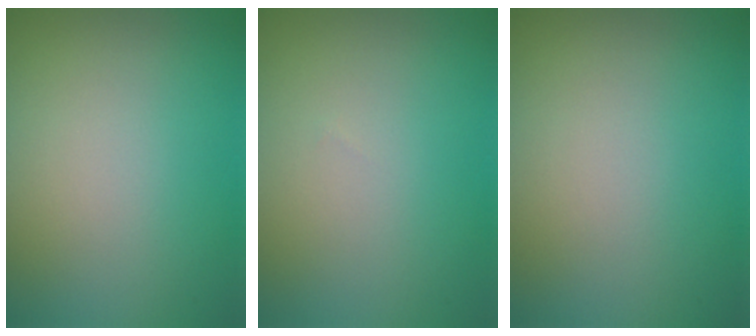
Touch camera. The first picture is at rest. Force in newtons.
{"total": 0.0}
{"total": 0.0}